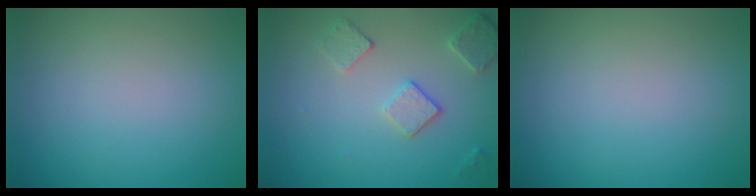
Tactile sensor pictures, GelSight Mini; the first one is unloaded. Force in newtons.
{"total": 2.6, "press": 2.5, "slide": 0.8}
{"total": 0.0}